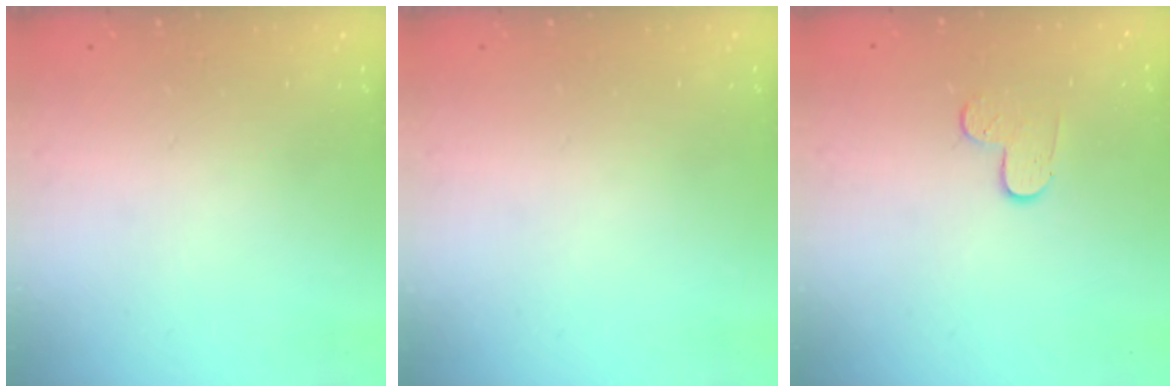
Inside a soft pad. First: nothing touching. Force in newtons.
{"total": 0.0}
{"total": 4.3, "press": 4.3, "slide": 0.4}